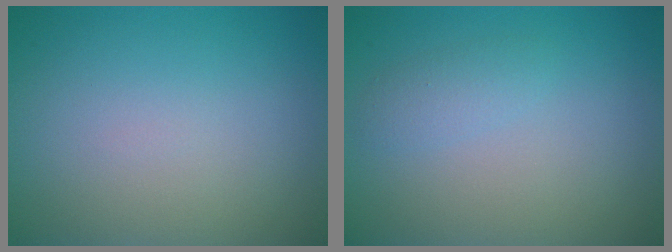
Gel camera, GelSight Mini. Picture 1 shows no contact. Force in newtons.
{"total": 1.3, "press": 1.3, "slide": 0.1}